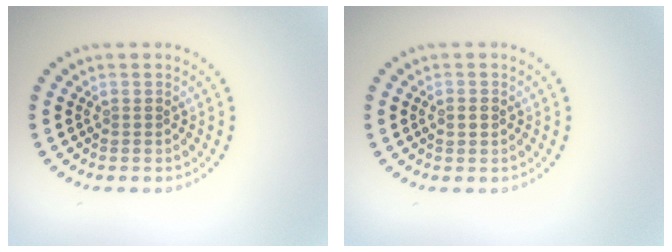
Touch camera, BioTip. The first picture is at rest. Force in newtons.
{"total": 1.1, "press": 1.1, "slide": 0.2}